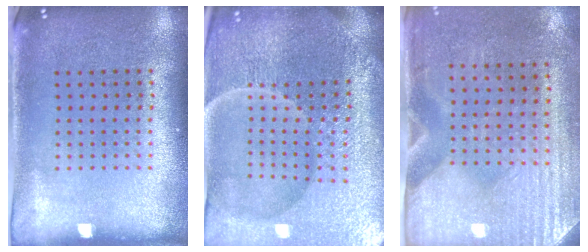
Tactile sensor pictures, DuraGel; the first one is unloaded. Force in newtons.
{"total": 6.4, "press": 5.7, "slide": 2.9}
{"total": 3.0, "press": 2.6, "slide": 1.5}